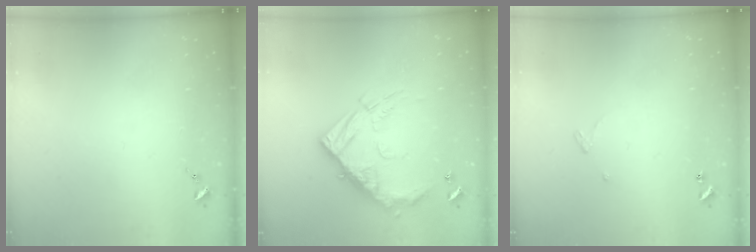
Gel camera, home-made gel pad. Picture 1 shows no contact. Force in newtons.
{"total": 19.4, "press": 19.2, "slide": 2.1}
{"total": 3.2, "press": 3.2, "slide": 0.2}